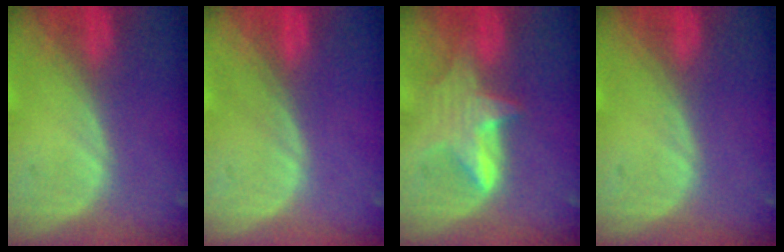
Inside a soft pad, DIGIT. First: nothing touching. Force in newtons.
{"total": 0.0}
{"total": 5.8, "press": 5.8, "slide": 0.8}
{"total": 0.0}